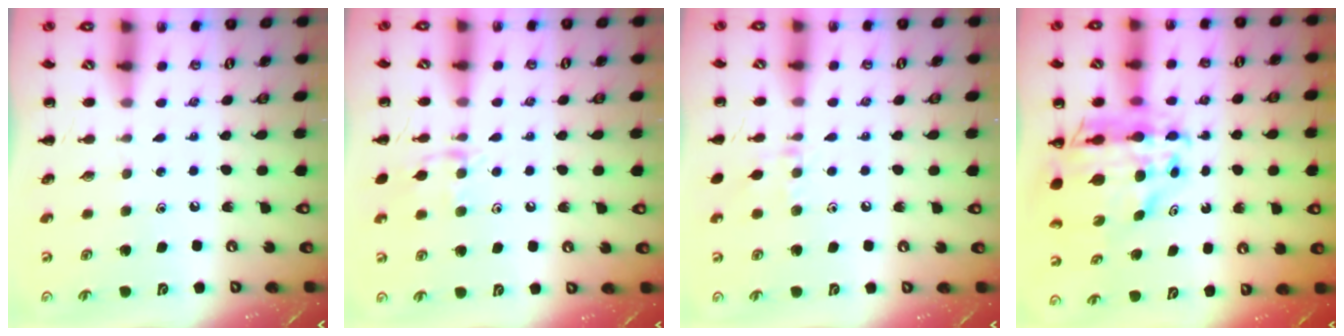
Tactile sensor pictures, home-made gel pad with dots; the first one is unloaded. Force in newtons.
{"total": 9.4, "press": 9.4, "slide": 0.7}
{"total": 7.0, "press": 6.7, "slide": 1.9}
{"total": 13.2, "press": 12.7, "slide": 3.7}